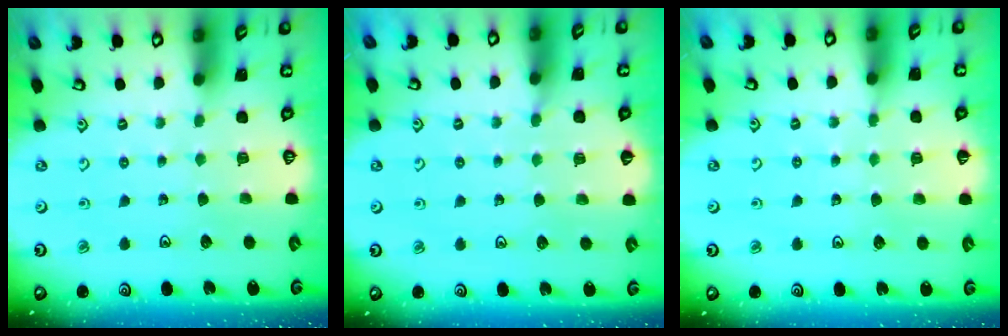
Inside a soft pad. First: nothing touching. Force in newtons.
{"total": 4.5, "press": 4.4, "slide": 0.6}
{"total": 3.0, "press": 2.9, "slide": 0.6}